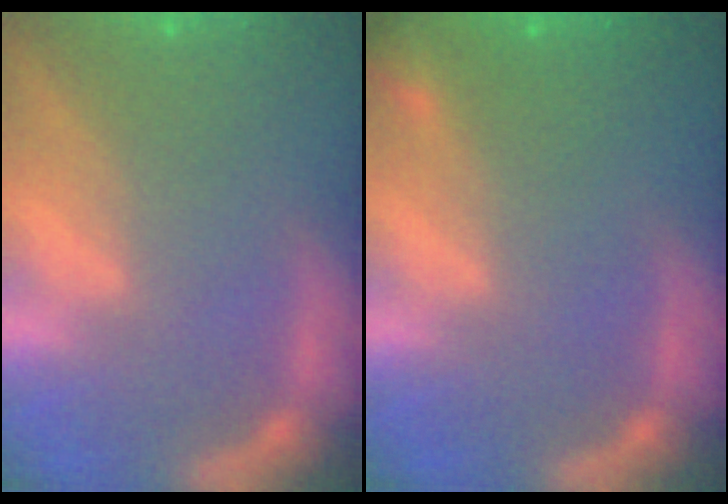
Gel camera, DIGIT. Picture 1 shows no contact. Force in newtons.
{"total": 0.9}